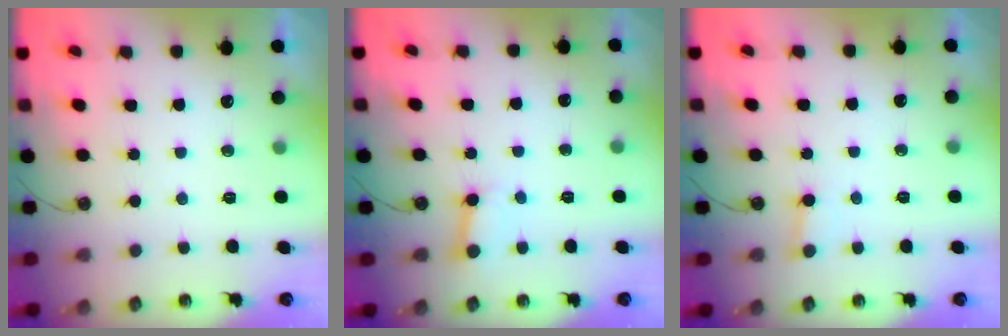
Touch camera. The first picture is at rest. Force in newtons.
{"total": 3.4, "press": 3.3, "slide": 0.4}
{"total": 2.7, "press": 2.7, "slide": 0.2}